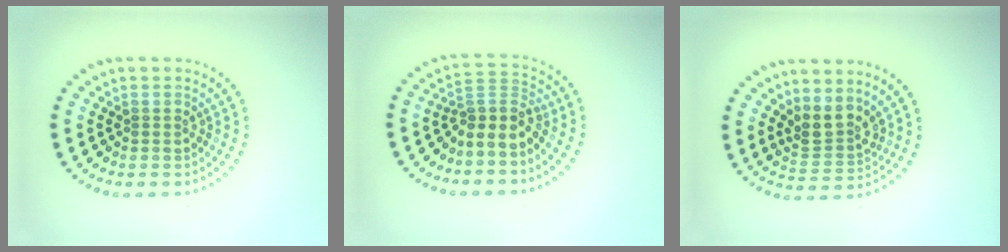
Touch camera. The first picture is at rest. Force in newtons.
{"total": 3.4, "press": 2.6, "slide": 2.3}
{"total": 2.9, "press": 2.3, "slide": 1.6}